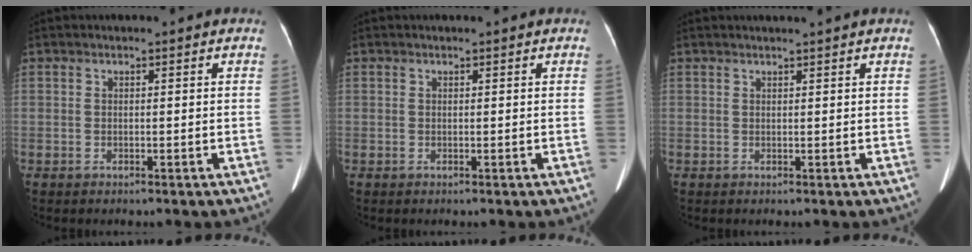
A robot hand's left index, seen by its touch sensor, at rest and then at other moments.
{"total": 0.0}
{"total": 1.7, "force": [1.5, -0.5, 0.7], "torque": [-0.012, 0.007, 0.025]}